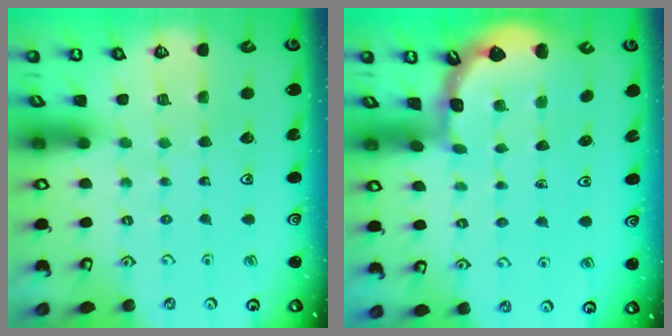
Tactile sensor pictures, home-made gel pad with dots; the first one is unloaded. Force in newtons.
{"total": 1.4, "press": 1.4, "slide": 0.1}